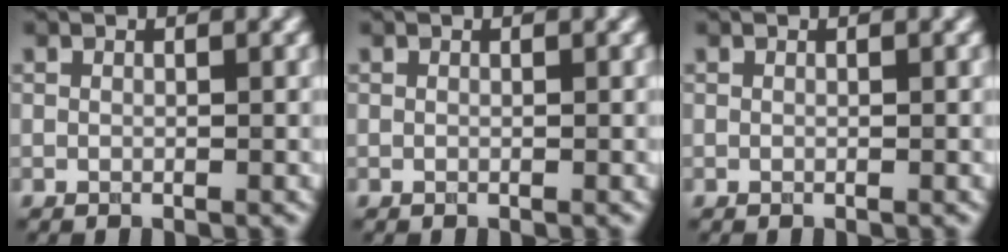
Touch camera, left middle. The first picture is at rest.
{"total": 0.0}
{"total": 0.0}